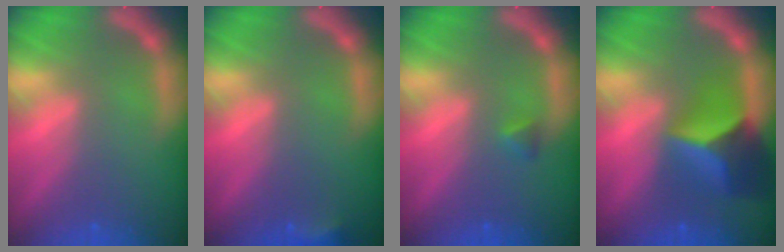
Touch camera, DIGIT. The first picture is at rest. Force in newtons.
{"total": 1.9}
{"total": 0.9}
{"total": 7.4}